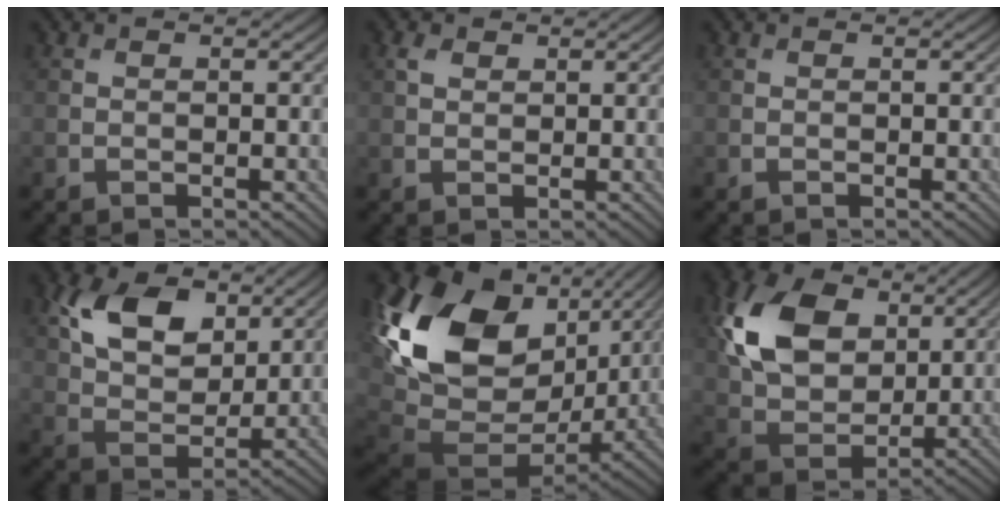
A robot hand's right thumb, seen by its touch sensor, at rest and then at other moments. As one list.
[{"total": 1.6, "force": [1.0, 0.9, 0.8], "torque": [-0.020, 0.005, 0.018]}, {"total": 0.0}, {"total": 10.6, "force": [4.7, 6.5, 7.0], "torque": [-0.154, 0.004, 0.084]}, {"total": 20.4, "force": [4.9, 14.2, 13.9], "torque": [-0.326, -0.021, 0.115]}, {"total": 12.1, "force": [4.0, 8.3, 7.8], "torque": [-0.187, 0.012, 0.071]}]